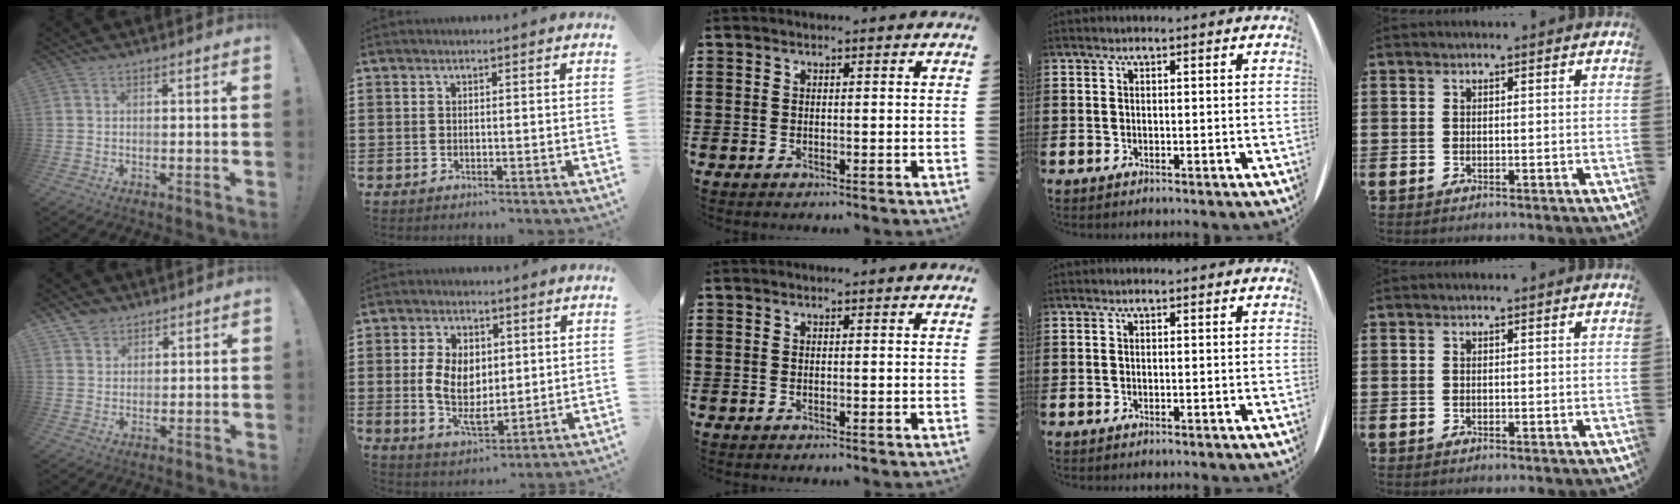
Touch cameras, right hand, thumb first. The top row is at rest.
{"thumb": {"total": 4.9, "force": [3.9, 3.0, 0.5], "torque": [-0.007, -0.024, 0.073]}, "index": {"total": 7.5, "force": [0.6, 4.9, 5.6], "torque": [-0.121, 0.008, 0.007]}}